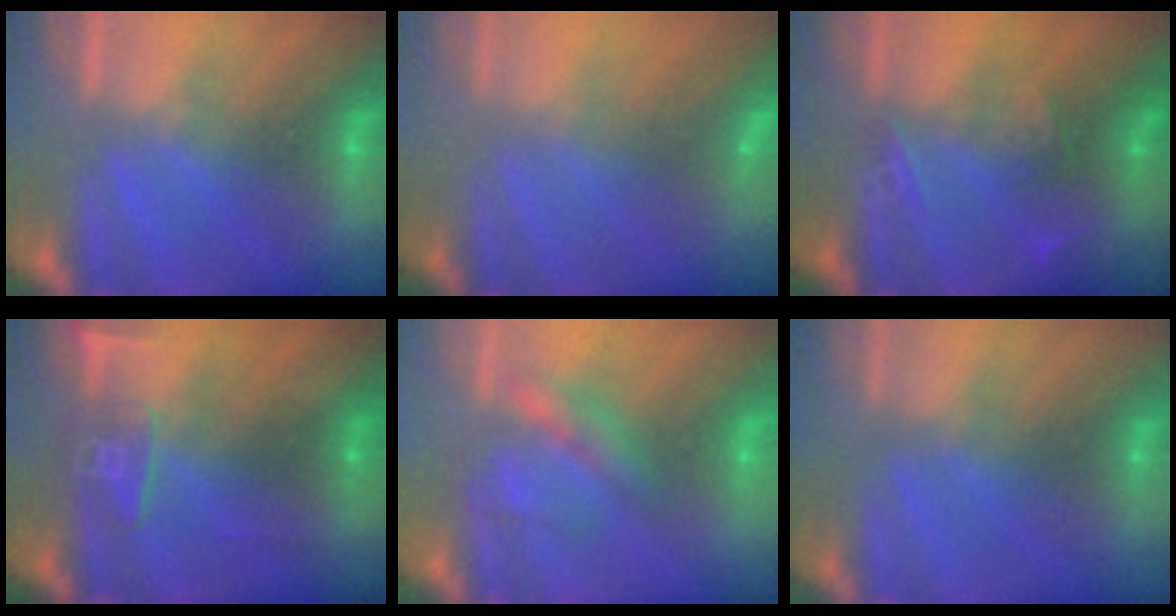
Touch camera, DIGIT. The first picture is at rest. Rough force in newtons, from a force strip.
{"total": 2.9}
{"total": 2.4}
{"total": 2.5}
{"total": 2.3}
{"total": 2.9}